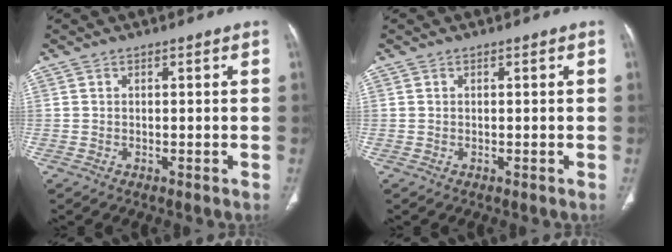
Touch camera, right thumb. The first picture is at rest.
{"total": 0.0}